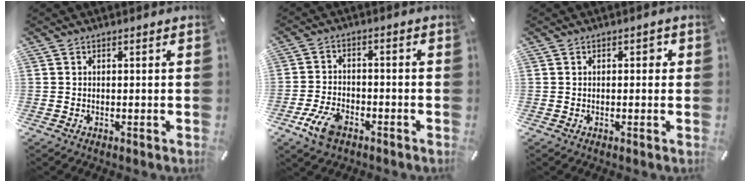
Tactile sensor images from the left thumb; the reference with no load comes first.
{"total": 7.9, "force": [-4.5, 4.3, 4.8], "torque": [-0.110, 0.014, -0.085]}
{"total": 1.4, "force": [0.2, 1.0, 1.0], "torque": [-0.012, 0.006, -0.001]}